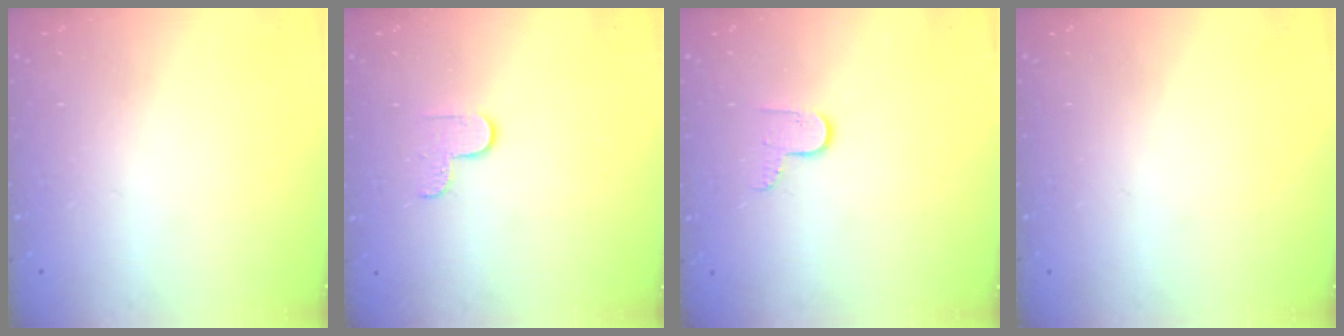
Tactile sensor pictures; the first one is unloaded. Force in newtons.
{"total": 2.9, "press": 2.9, "slide": 0.3}
{"total": 5.2, "press": 5.2, "slide": 0.4}
{"total": 0.0}